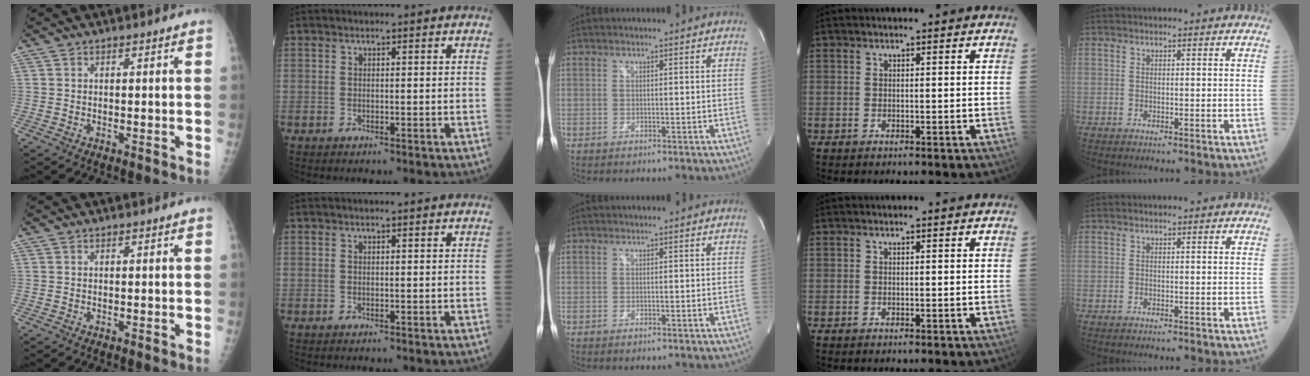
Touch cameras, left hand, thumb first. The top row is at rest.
{}